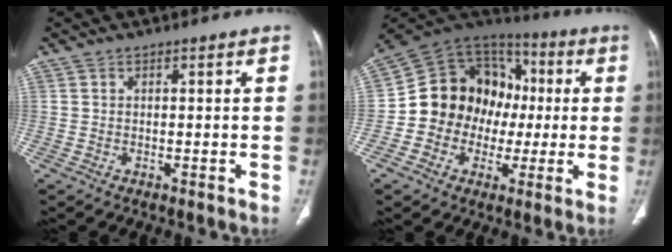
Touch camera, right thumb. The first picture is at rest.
{"total": 18.2, "force": [-0.9, 15.6, 9.4], "torque": [-0.115, 0.048, -0.017]}